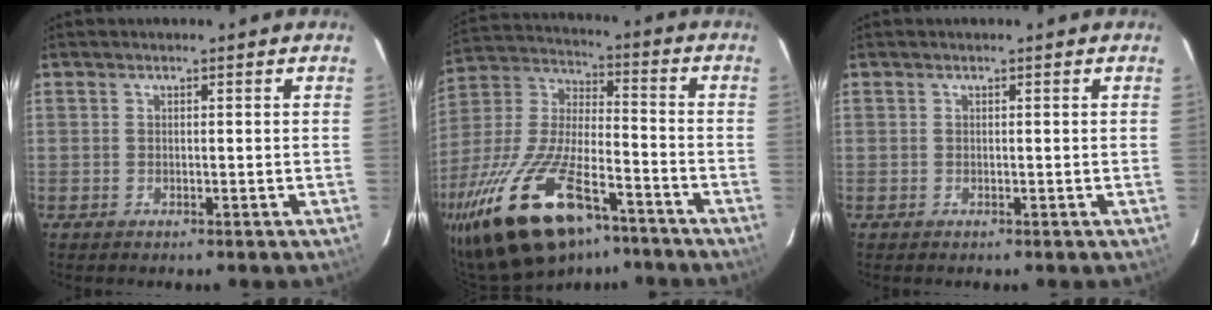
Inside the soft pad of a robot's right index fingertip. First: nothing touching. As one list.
[{"total": 24.6, "force": [-16.1, 9.2, 16.2], "torque": [-0.329, -0.029, -0.276]}, {"total": 0.0}]